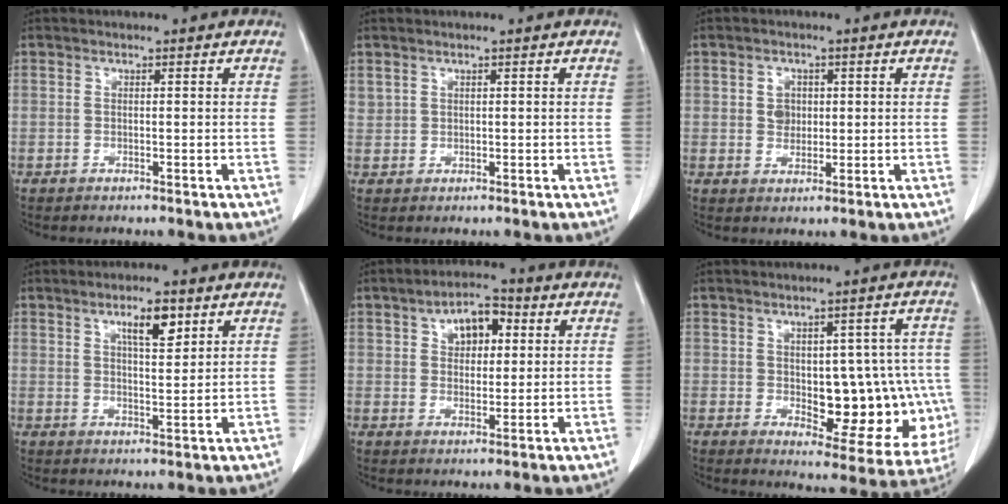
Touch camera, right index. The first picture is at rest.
{"total": 1.9, "force": [0.9, 1.6, 0.5], "torque": [-0.014, 0.015, 0.024]}
{"total": 3.6, "force": [0.5, 3.0, 2.0], "torque": [-0.033, 0.011, 0.016]}
{"total": 6.0, "force": [3.1, 1.8, 4.9], "torque": [-0.083, 0.001, 0.053]}
{"total": 8.3, "force": [2.8, 4.9, 6.1], "torque": [-0.108, 0.024, 0.047]}
{"total": 18.1, "force": [-1.9, 8.7, 15.7], "torque": [-0.178, 0.022, 0.005]}